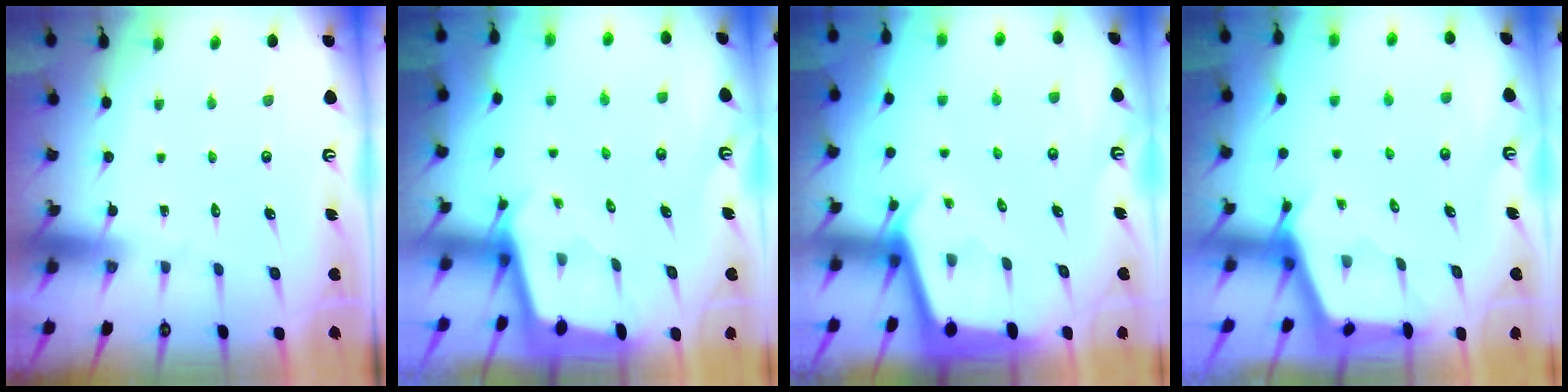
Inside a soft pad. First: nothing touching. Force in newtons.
{"total": 2.0, "press": 2.0, "slide": 0.2}
{"total": 2.9, "press": 2.8, "slide": 0.3}
{"total": 2.7, "press": 2.7, "slide": 0.4}